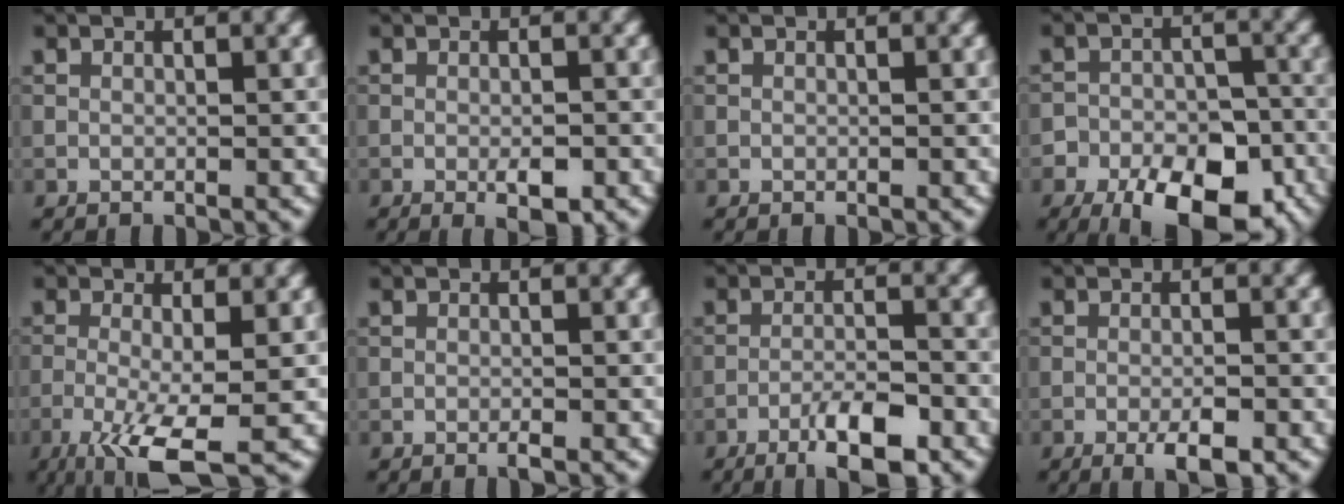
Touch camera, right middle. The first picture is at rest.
{"total": 2.4, "force": [-0.9, 0.6, 2.1], "torque": [-0.035, -0.005, -0.012]}
{"total": 0.0}
{"total": 12.3, "force": [-8.1, 6.5, 6.6], "torque": [-0.089, -0.020, -0.107]}
{"total": 7.0, "force": [-3.3, 1.6, 5.9], "torque": [-0.114, -0.011, -0.064]}
{"total": 0.6, "force": [-0.3, 0.0, 0.5], "torque": [-0.010, -0.002, -0.007]}
{"total": 5.1, "force": [-3.2, 0.9, 3.9], "torque": [-0.070, 0.004, -0.055]}
{"total": 3.0, "force": [-1.6, 0.6, 2.4], "torque": [-0.043, -0.003, -0.028]}